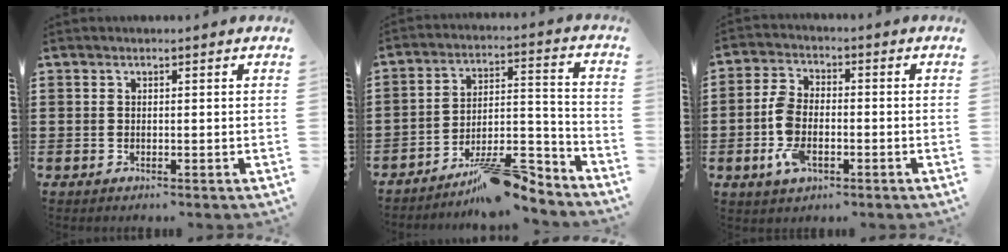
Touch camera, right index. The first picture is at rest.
{"total": 11.7, "force": [-9.7, 2.8, 5.9], "torque": [-0.067, 0.045, -0.174]}
{"total": 6.3, "force": [-1.9, 3.7, 4.7], "torque": [-0.124, 0.000, -0.045]}